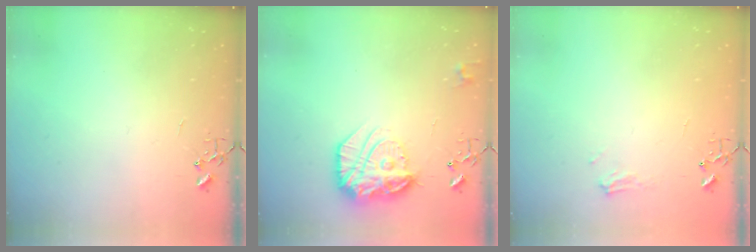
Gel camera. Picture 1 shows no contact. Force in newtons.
{"total": 19.0, "press": 19.0, "slide": 1.7}
{"total": 6.7, "press": 6.7, "slide": 0.7}